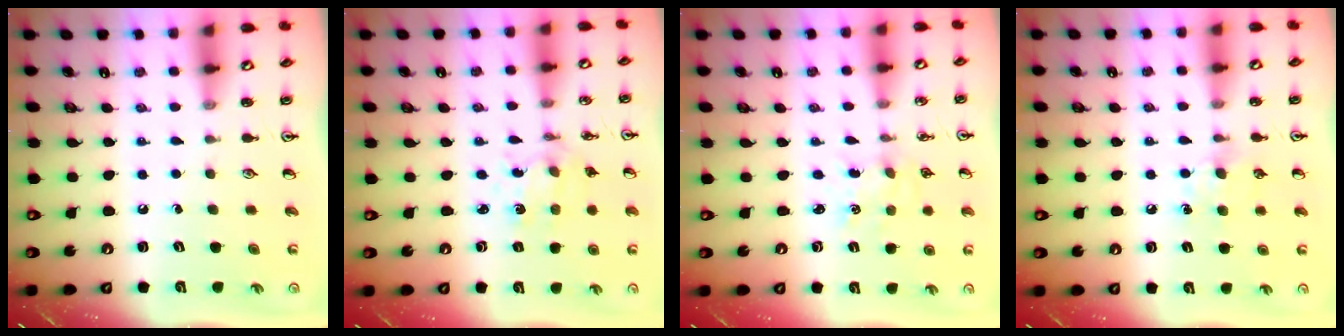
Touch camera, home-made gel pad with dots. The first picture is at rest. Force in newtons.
{"total": 2.7, "press": 2.7, "slide": 0.3}
{"total": 3.0, "press": 3.0, "slide": 0.4}
{"total": 6.8, "press": 6.8, "slide": 0.8}